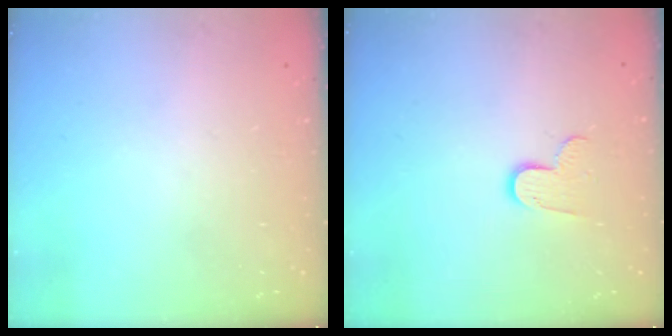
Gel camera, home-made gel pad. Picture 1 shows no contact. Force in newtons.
{"total": 7.6, "press": 7.6, "slide": 0.5}